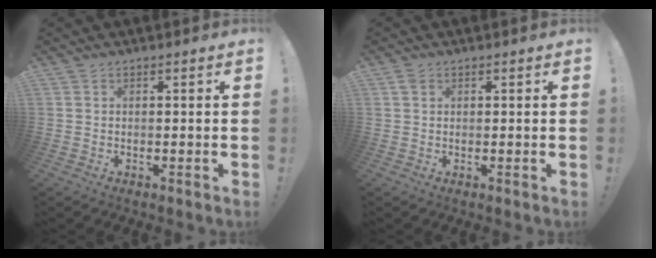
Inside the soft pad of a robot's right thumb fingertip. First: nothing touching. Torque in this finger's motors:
{"motor_torque": [0.18, 0.07, 0.15, 0.13, -0.08]}